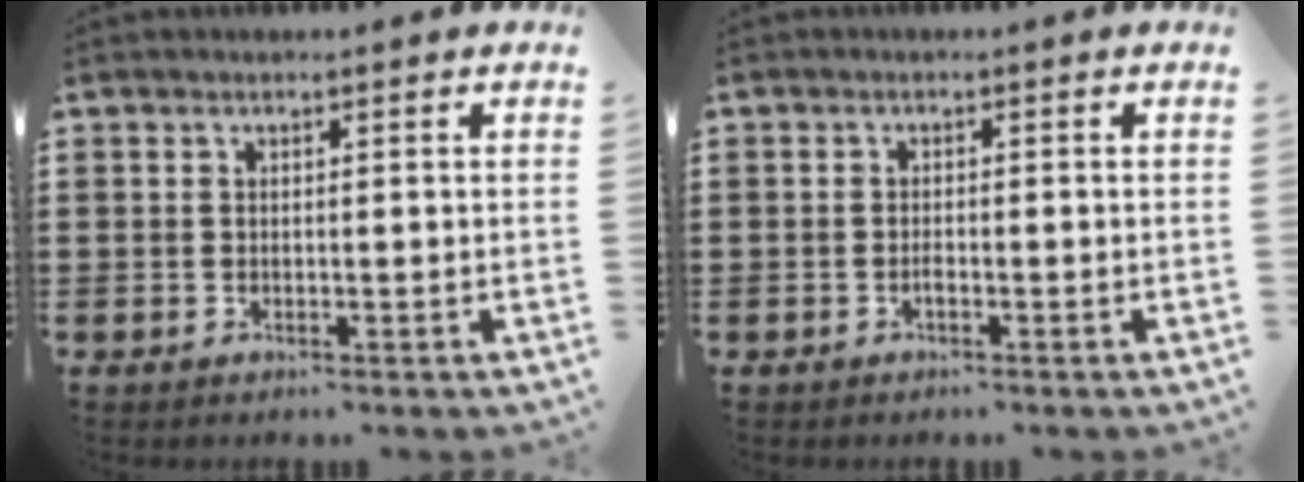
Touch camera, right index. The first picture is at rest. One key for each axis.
{"total": 1.0, "fx": -0.7, "fy": 0.3, "fz": 0.5, "tx": -0.013, "ty": -0.004, "tz": -0.013}